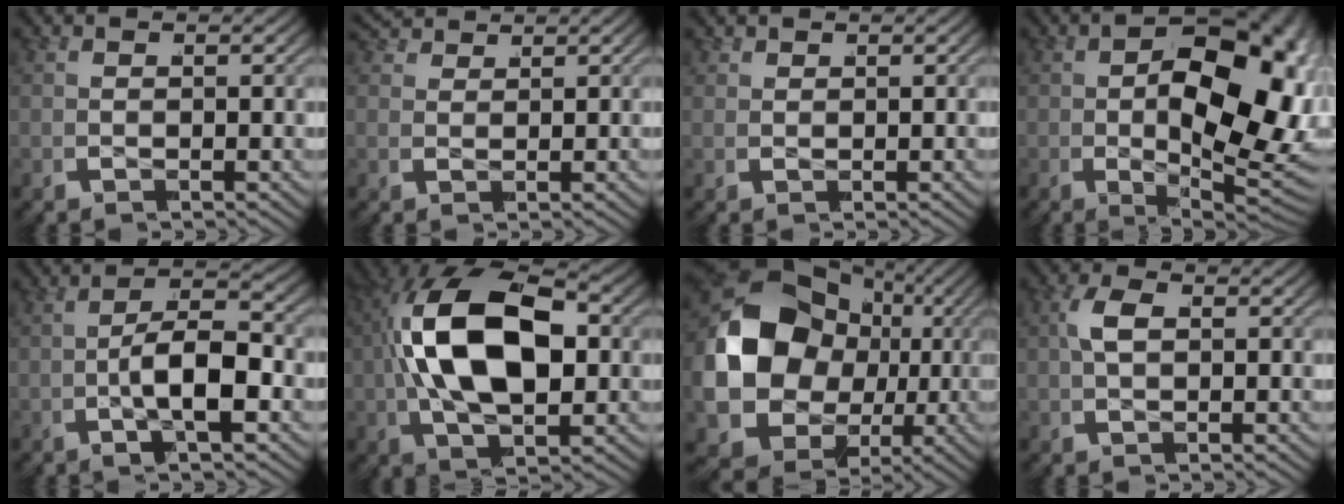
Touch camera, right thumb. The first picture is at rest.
{"total": 2.8, "force": [2.6, 0.7, 0.5], "torque": [-0.002, 0.005, 0.043]}
{"total": 0.8, "force": [0.7, 0.4, 0.0], "torque": [0.003, -0.003, 0.016]}
{"total": 18.3, "force": [-2.1, 10.5, 14.8], "torque": [-0.228, -0.048, -0.012]}
{"total": 6.9, "force": [-1.5, 3.0, 6.1], "torque": [-0.114, -0.003, -0.027]}
{"total": 14.1, "force": [0.2, 8.2, 11.4], "torque": [-0.248, -0.010, 0.005]}
{"total": 20.5, "force": [-0.7, 15.4, 13.4], "torque": [-0.308, -0.044, 0.003]}
{"total": 2.4, "force": [0.4, 1.3, 2.0], "torque": [-0.039, 0.009, 0.003]}